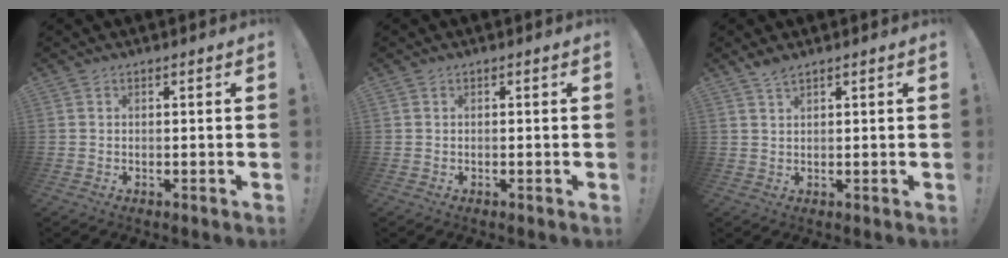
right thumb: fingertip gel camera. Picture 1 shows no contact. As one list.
[{"total": 0.0}, {"total": 2.5, "force": [2.0, 0.6, 1.4], "torque": [-0.028, -0.008, 0.035]}]